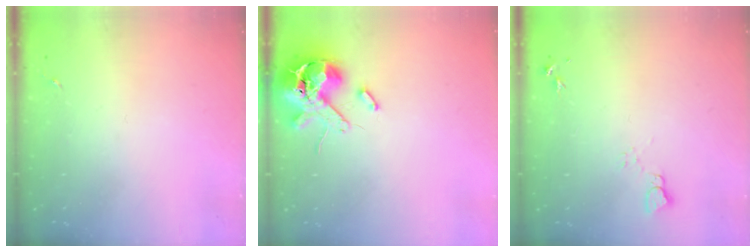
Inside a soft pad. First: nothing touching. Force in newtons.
{"total": 12.8, "press": 12.6, "slide": 2.0}
{"total": 3.7, "press": 3.7, "slide": 0.4}